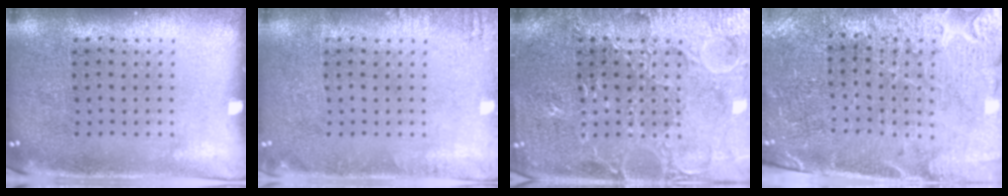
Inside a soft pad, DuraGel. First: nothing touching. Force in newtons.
{"total": 1.1, "press": 1.1, "slide": 0.2}
{"total": 5.6, "press": 5.5, "slide": 0.7}
{"total": 3.3, "press": 3.2, "slide": 0.9}